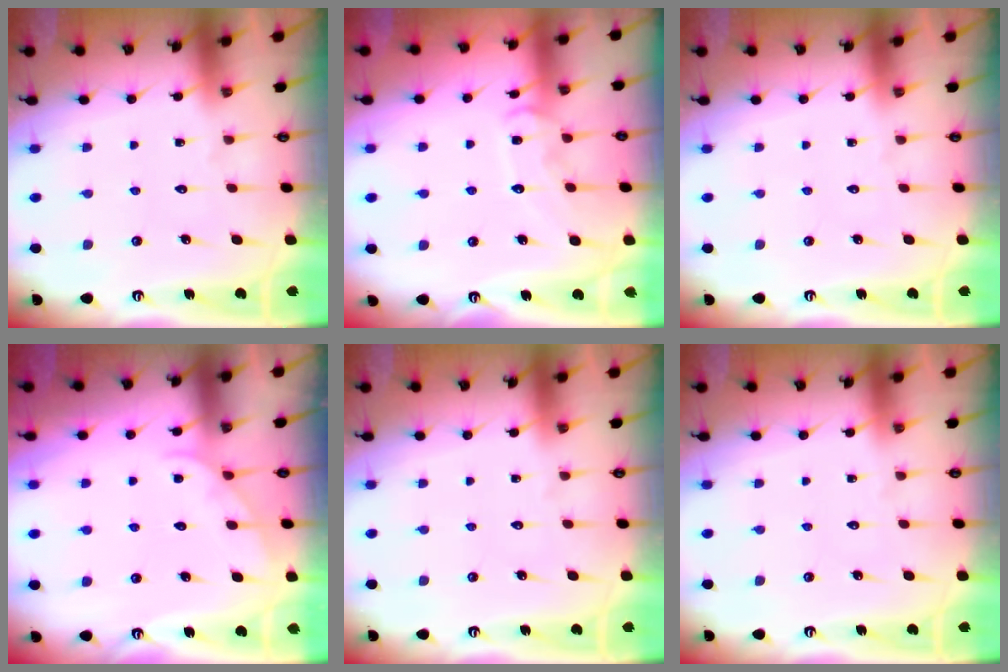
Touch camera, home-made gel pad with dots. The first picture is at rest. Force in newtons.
{"total": 10.4, "press": 10.4, "slide": 0.6}
{"total": 0.0}
{"total": 3.4, "press": 3.3, "slide": 0.4}
{"total": 0.0}
{"total": 0.0}